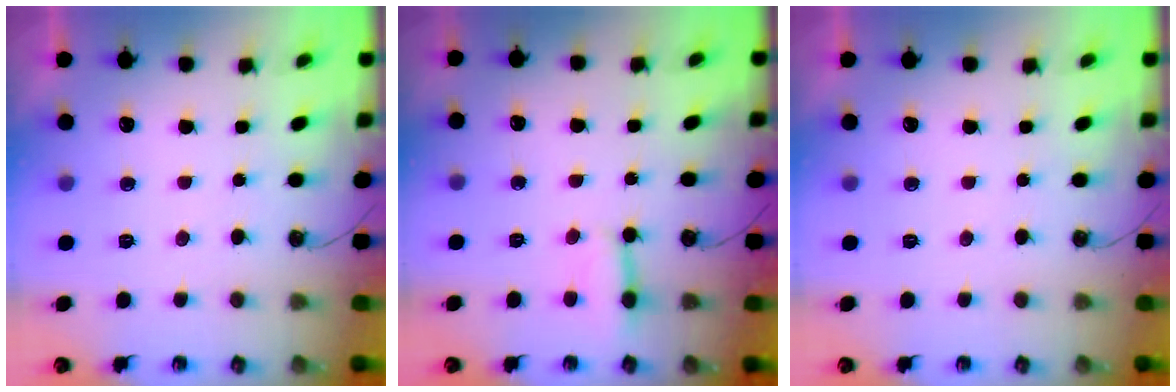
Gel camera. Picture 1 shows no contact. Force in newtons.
{"total": 3.1, "press": 3.0, "slide": 0.5}
{"total": 0.0}